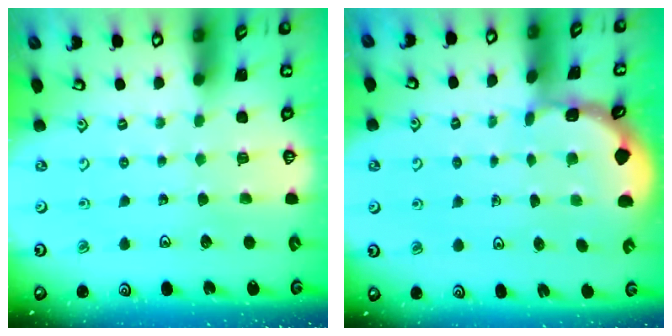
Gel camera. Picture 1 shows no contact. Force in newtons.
{"total": 1.6, "press": 1.5, "slide": 0.2}